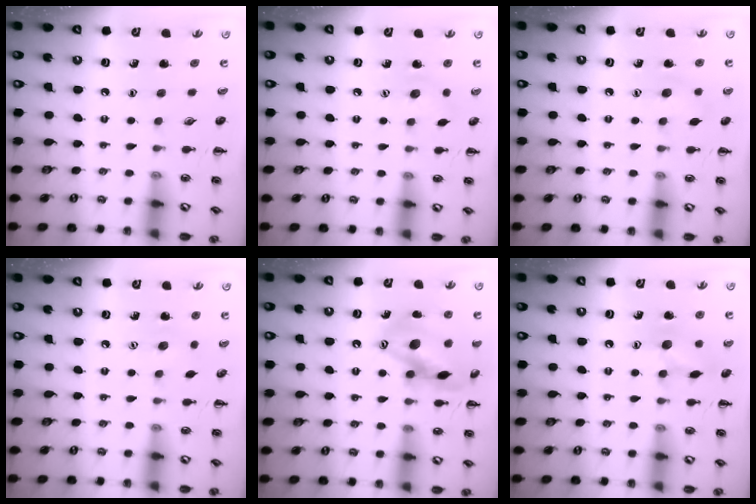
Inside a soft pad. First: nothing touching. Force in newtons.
{"total": 6.2, "press": 6.0, "slide": 1.6}
{"total": 6.8, "press": 6.7, "slide": 1.2}
{"total": 3.0, "press": 2.9, "slide": 0.6}
{"total": 15.4, "press": 15.4, "slide": 0.9}
{"total": 8.3, "press": 8.3, "slide": 0.5}